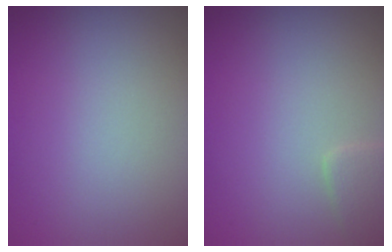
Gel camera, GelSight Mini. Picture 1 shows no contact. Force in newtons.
{"total": 1.6, "press": 1.6, "slide": 0.1}